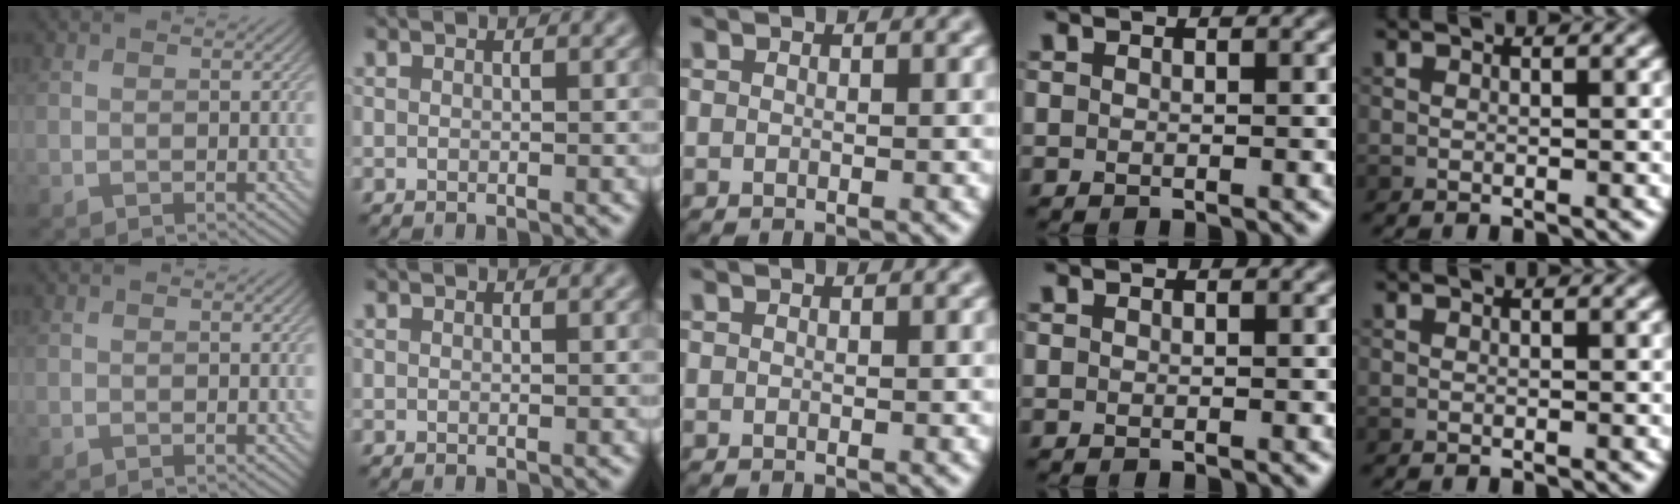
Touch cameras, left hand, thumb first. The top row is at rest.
{}